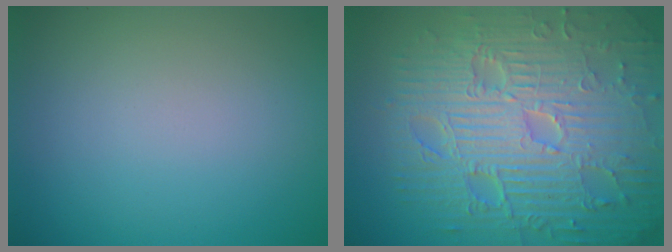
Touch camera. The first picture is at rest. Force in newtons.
{"total": 12.4, "press": 8.0, "slide": 9.5}